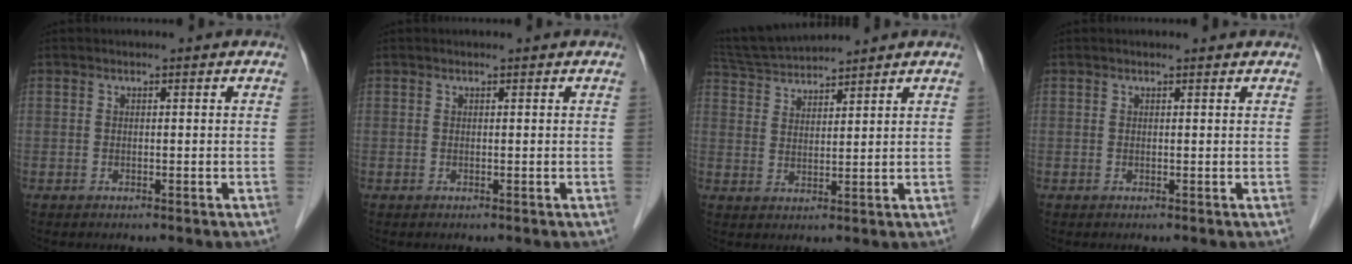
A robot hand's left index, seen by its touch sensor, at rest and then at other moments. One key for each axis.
{"total": 0.0}
{"total": 7.5, "fx": 7.3, "fy": -0.3, "fz": 1.7, "tx": -0.042, "ty": 0.022, "tz": 0.138}
{"total": 1.3, "fx": 1.3, "fy": 0.2, "fz": 0.3, "tx": -0.012, "ty": 0.006, "tz": 0.012}